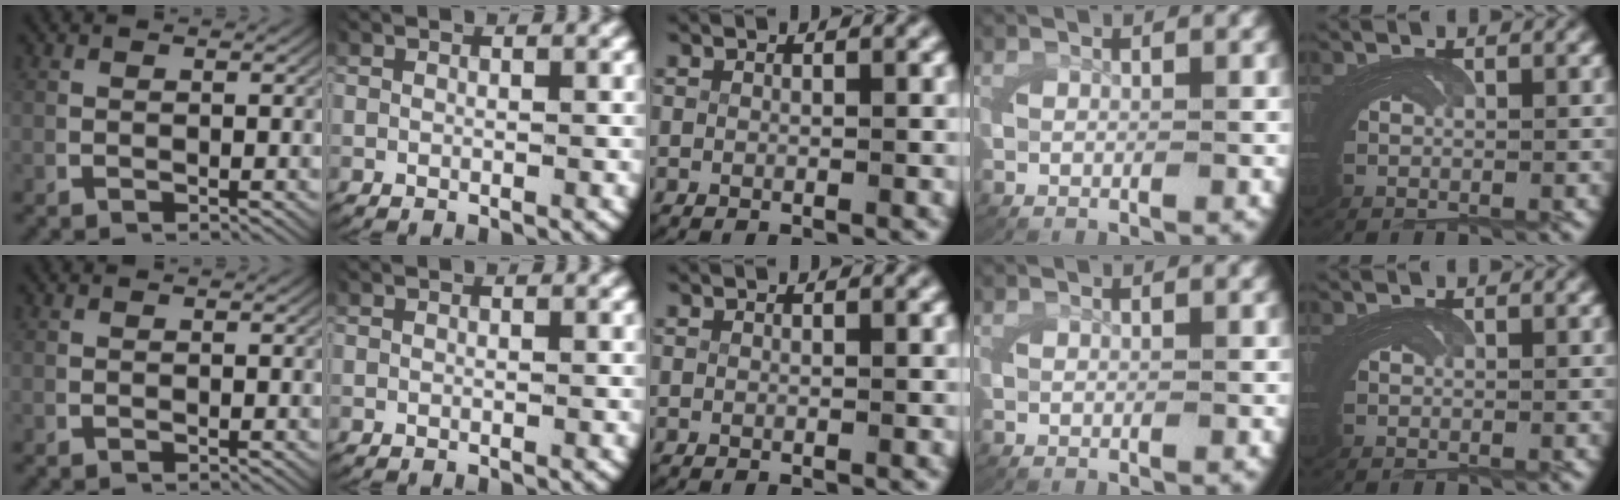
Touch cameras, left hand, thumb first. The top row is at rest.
{}